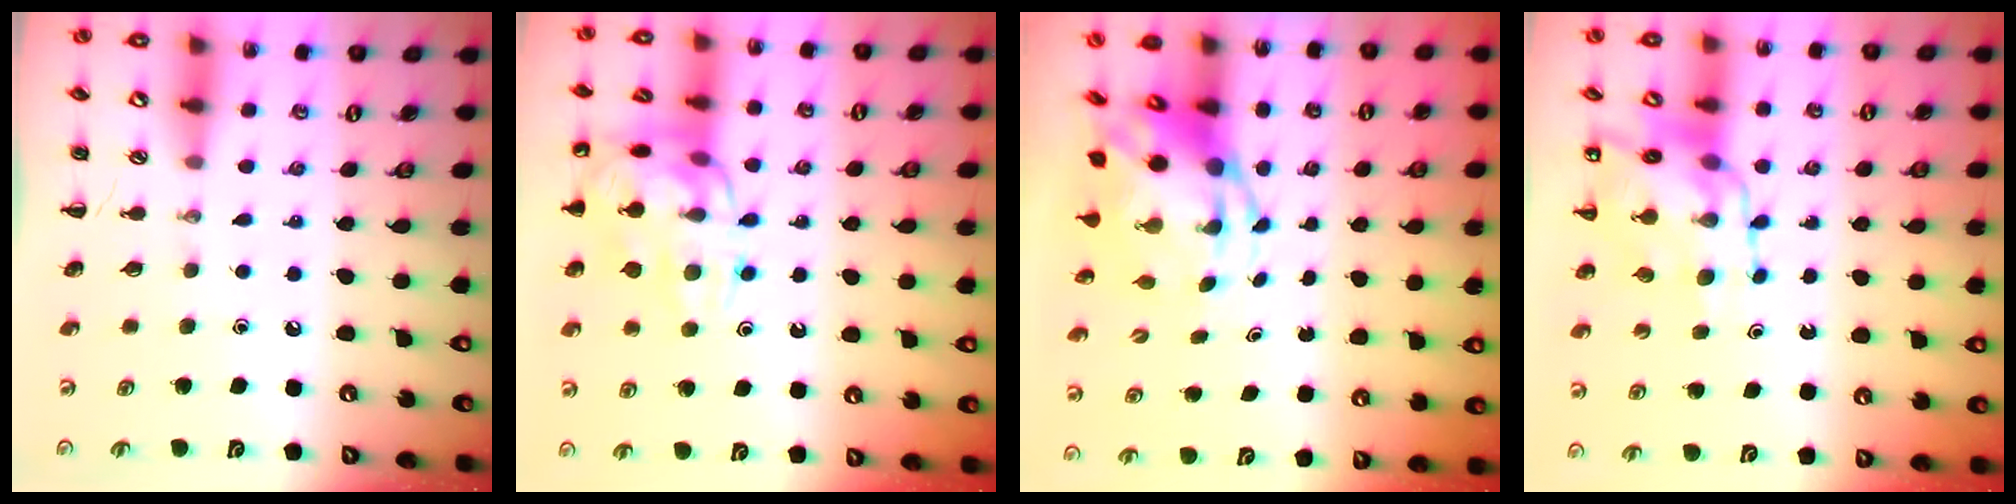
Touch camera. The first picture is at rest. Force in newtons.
{"total": 17.4, "press": 17.4, "slide": 0.7}
{"total": 5.6, "press": 5.3, "slide": 1.7}
{"total": 12.1, "press": 11.5, "slide": 3.7}